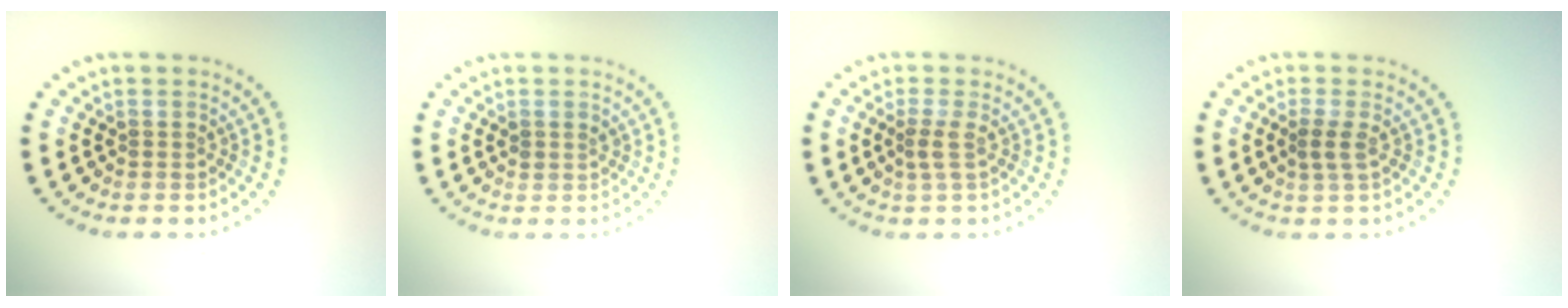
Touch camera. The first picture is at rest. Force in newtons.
{"total": 0.8, "press": 0.7, "slide": 0.3}
{"total": 1.4, "press": 1.1, "slide": 0.9}
{"total": 1.5, "press": 1.3, "slide": 0.6}